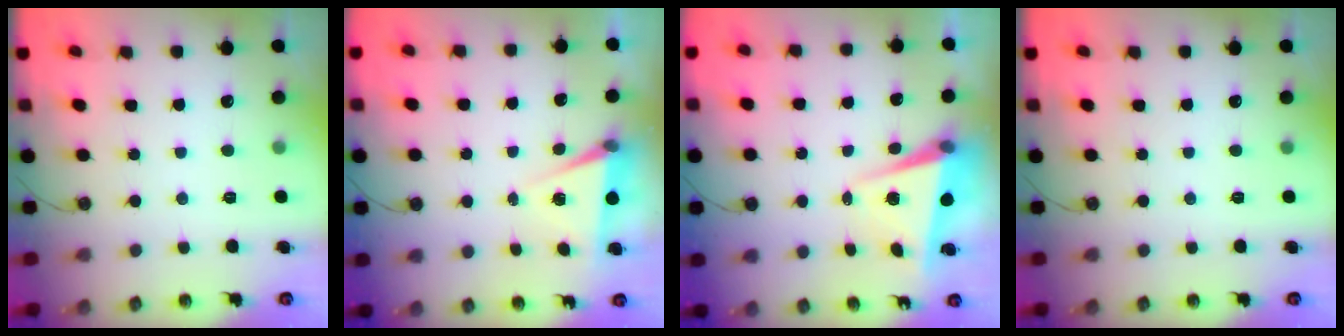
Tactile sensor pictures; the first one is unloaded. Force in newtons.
{"total": 6.0, "press": 4.0, "slide": 4.5}
{"total": 5.2, "press": 5.2, "slide": 0.6}
{"total": 0.0}